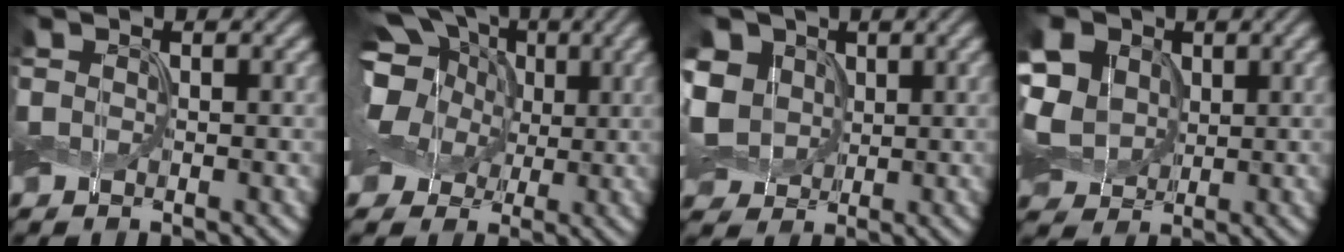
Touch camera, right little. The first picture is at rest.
{"total": 12.6, "force": [3.4, 9.9, 6.9], "torque": [-0.164, 0.051, 0.033]}
{"total": 7.3, "force": [1.6, 5.9, 4.0], "torque": [-0.115, 0.028, 0.017]}
{"total": 9.8, "force": [2.6, 7.7, 5.4], "torque": [-0.137, 0.034, 0.034]}